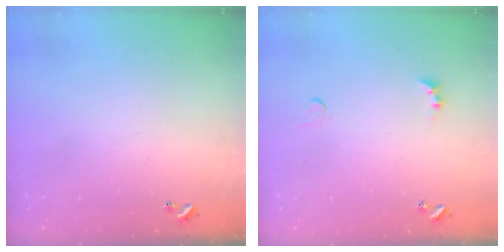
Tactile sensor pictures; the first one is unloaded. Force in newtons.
{"total": 3.7, "press": 3.6, "slide": 0.5}